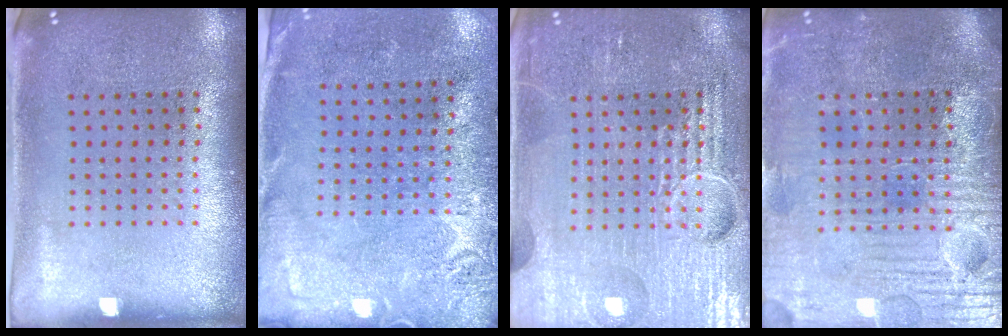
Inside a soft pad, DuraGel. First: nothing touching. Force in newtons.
{"total": 2.8, "press": 2.4, "slide": 1.4}
{"total": 7.2, "press": 7.2, "slide": 0.8}
{"total": 3.9, "press": 3.8, "slide": 1.2}